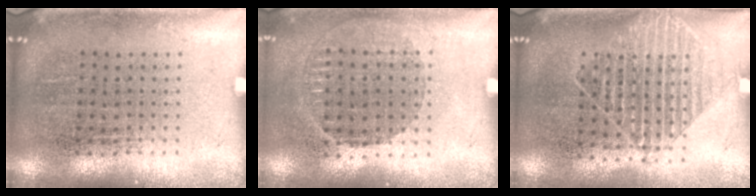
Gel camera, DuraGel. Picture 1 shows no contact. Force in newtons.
{"total": 0.9, "press": 0.8, "slide": 0.3}
{"total": 1.5, "press": 1.3, "slide": 0.8}